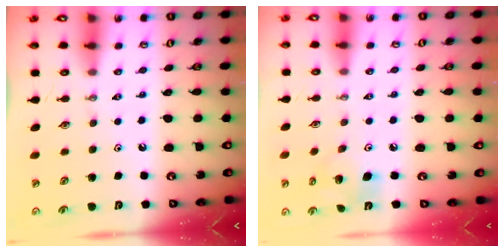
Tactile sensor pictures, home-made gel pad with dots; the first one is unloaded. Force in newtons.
{"total": 8.8, "press": 8.6, "slide": 1.7}